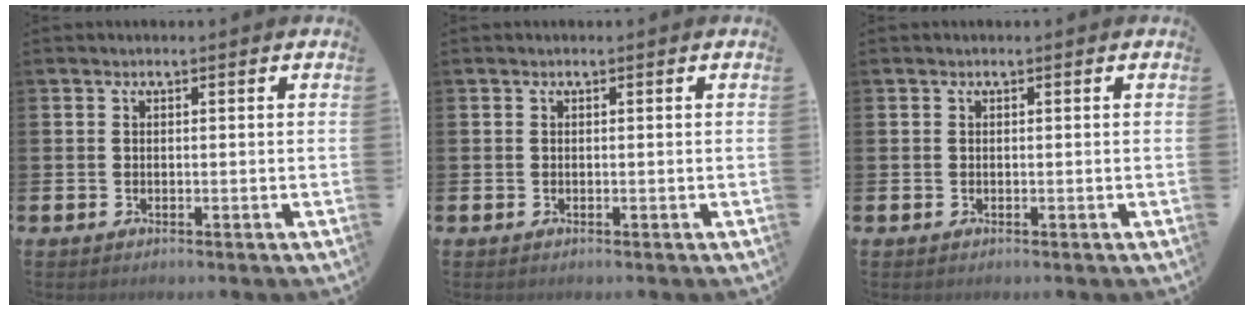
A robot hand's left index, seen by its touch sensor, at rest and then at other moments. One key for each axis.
{"total": 0.0}
{"total": 0.0}